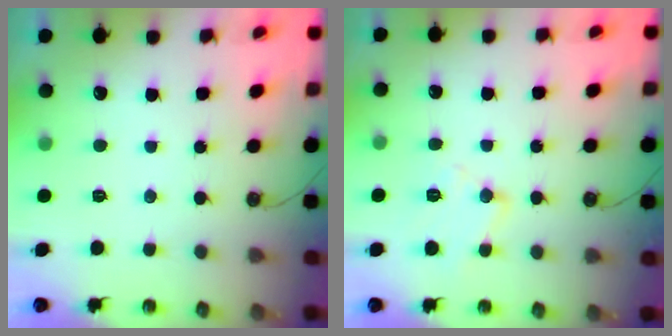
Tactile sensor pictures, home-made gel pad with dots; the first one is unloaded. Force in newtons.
{"total": 11.2, "press": 11.1, "slide": 0.8}